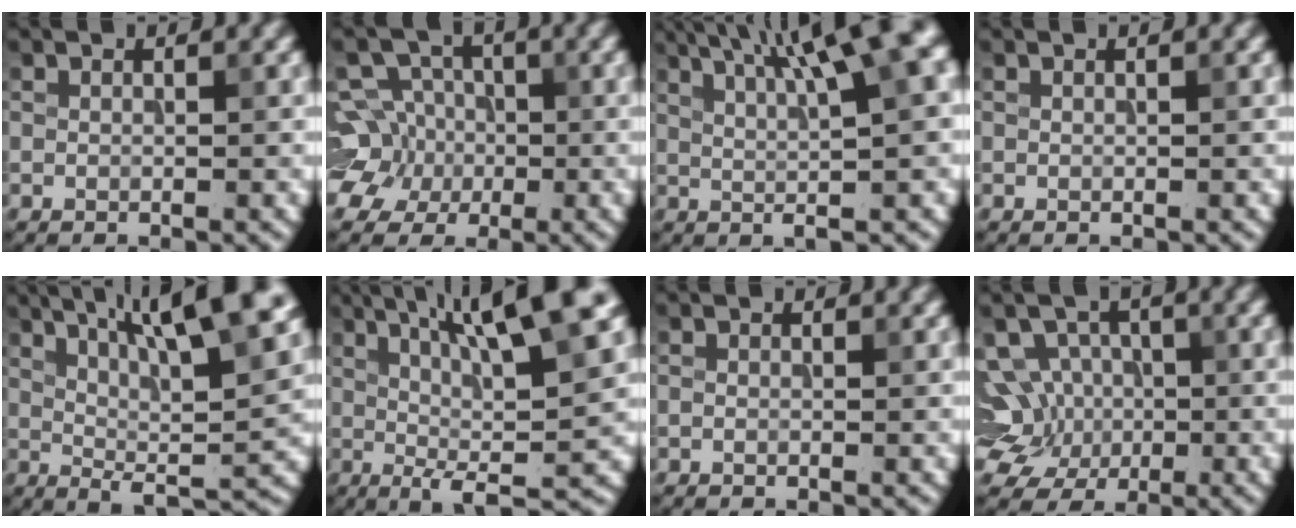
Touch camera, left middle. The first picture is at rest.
{"total": 9.1, "force": [-1.1, 8.1, 3.8], "torque": [-0.073, 0.023, -0.058]}
{"total": 11.6, "force": [4.5, 2.8, 10.3], "torque": [-0.096, 0.036, 0.052]}
{"total": 0.0}
{"total": 11.8, "force": [5.5, 2.5, 10.1], "torque": [-0.137, 0.012, 0.086]}
{"total": 11.8, "force": [2.7, 2.3, 11.3], "torque": [-0.150, 0.013, 0.041]}
{"total": 0.0}
{"total": 7.3, "force": [0.6, 6.3, 3.7], "torque": [-0.053, 0.034, -0.021]}